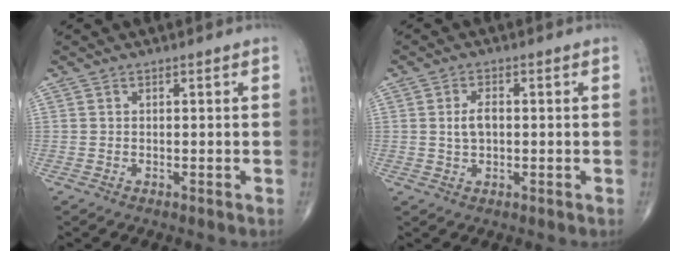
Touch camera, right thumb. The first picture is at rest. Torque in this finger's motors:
{"motor_torque": [0.02, -0.09, 0.45, 0.12, 0.00]}